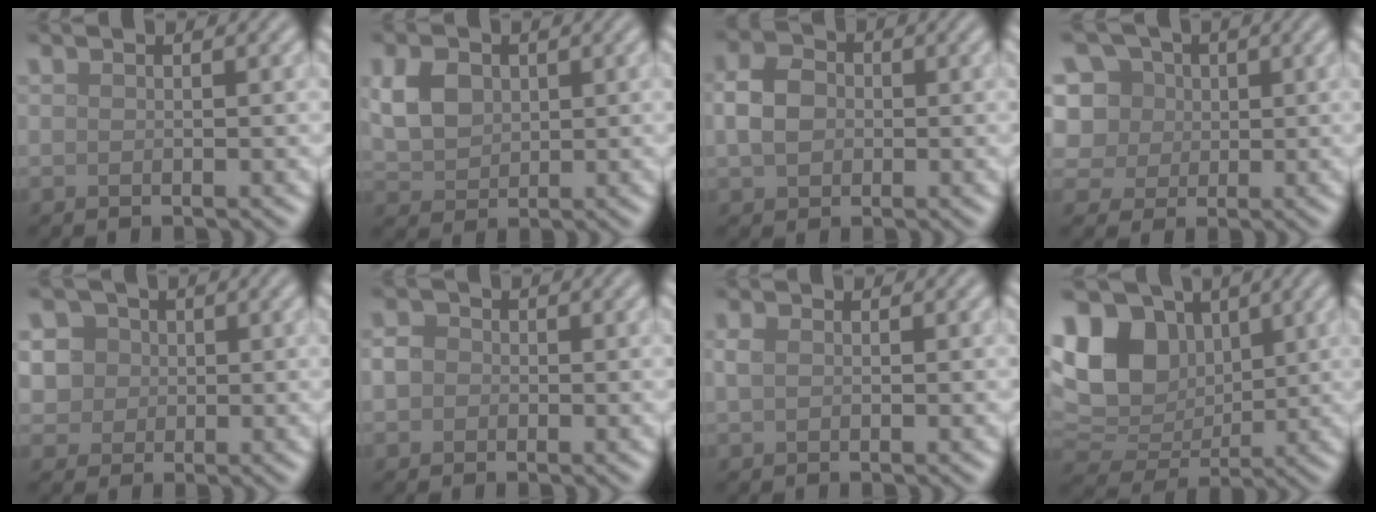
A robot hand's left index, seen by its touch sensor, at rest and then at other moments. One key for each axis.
{"total": 4.7, "fx": 1.2, "fy": 3.5, "fz": 2.9, "tx": -0.071, "ty": 0.010, "tz": 0.019}
{"total": 3.6, "fx": 0.0, "fy": 2.9, "fz": 2.1, "tx": -0.049, "ty": 0.003, "tz": -0.008}
{"total": 10.2, "fx": 4.0, "fy": 8.3, "fz": 4.5, "tx": -0.095, "ty": 0.037, "tz": 0.051}
{"total": 6.1, "fx": 2.1, "fy": 5.1, "fz": 2.4, "tx": -0.039, "ty": 0.027, "tz": 0.016}
{"total": 2.1, "fx": 0.0, "fy": 1.9, "fz": 0.9, "tx": -0.004, "ty": 0.006, "tz": -0.011}
{"total": 1.1, "fx": 0.2, "fy": 0.8, "fz": 0.7, "tx": -0.013, "ty": 0.002, "tz": 0.001}
{"total": 12.5, "fx": 4.1, "fy": 9.1, "fz": 7.6, "tx": -0.154, "ty": 0.037, "tz": 0.061}